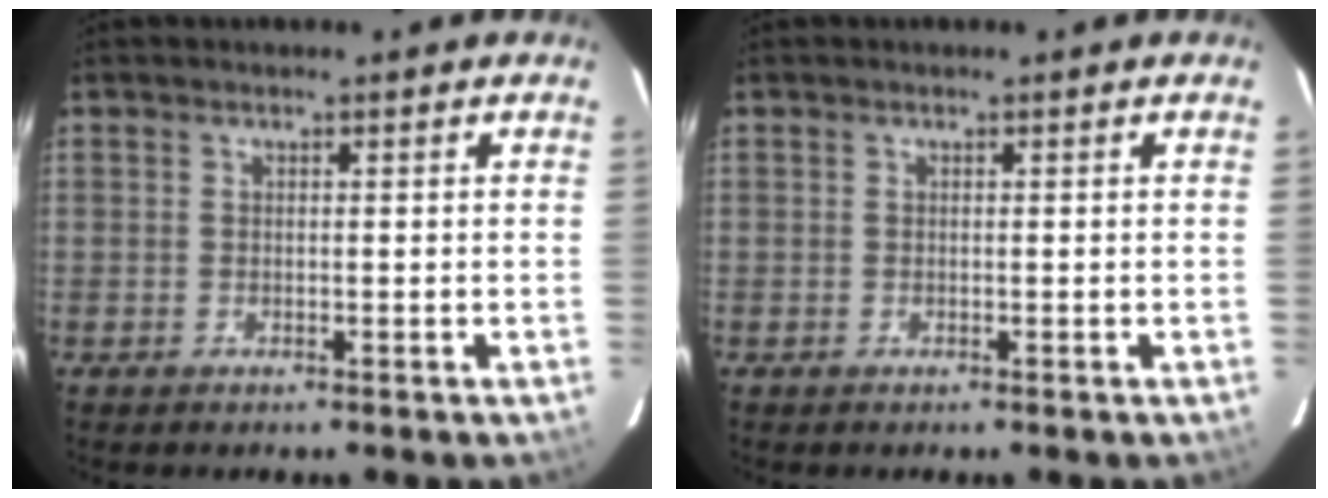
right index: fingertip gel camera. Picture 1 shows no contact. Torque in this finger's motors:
{"motor_torque": [0.00, 0.00, 0.00, 0.00]}